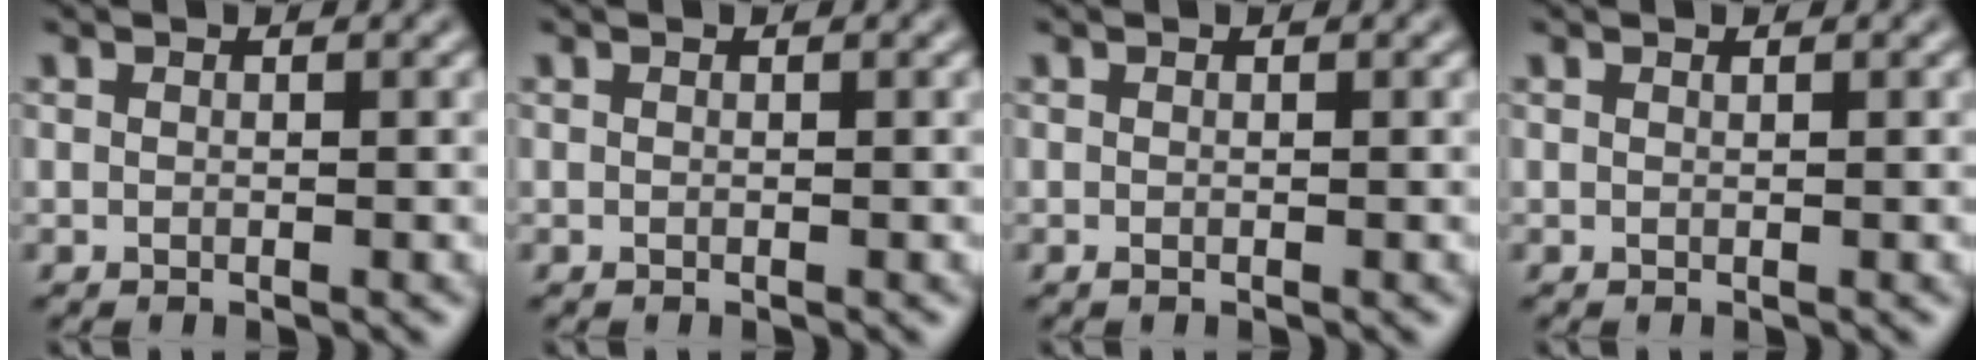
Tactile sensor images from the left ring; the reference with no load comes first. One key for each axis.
{"total": 0.0}
{"total": 0.0}
{"total": 0.0}